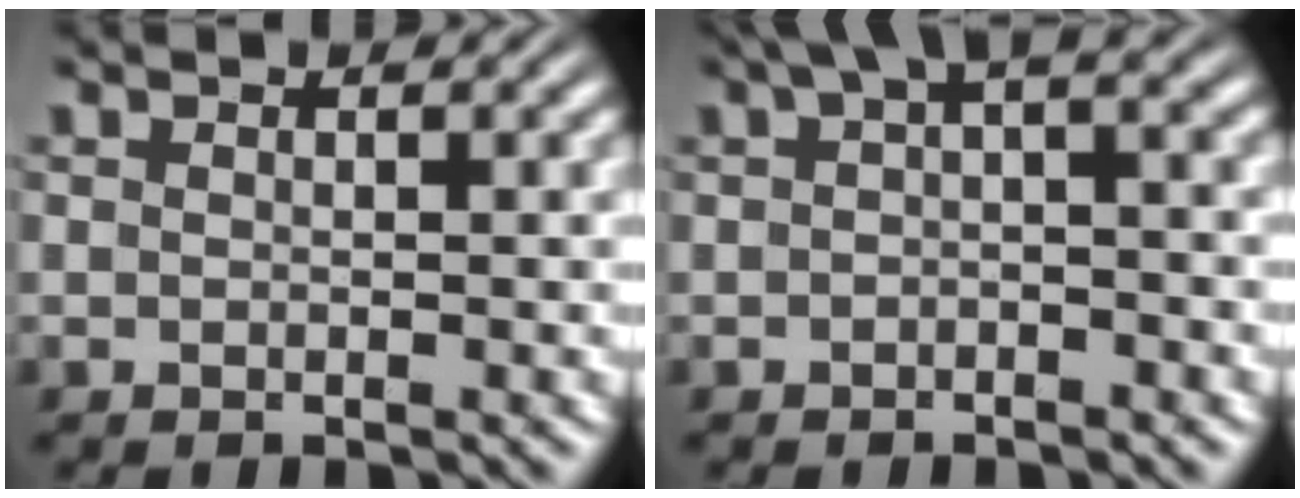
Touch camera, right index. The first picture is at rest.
{"total": 2.7, "force": [1.0, 1.0, 2.3], "torque": [-0.045, 0.008, 0.014]}